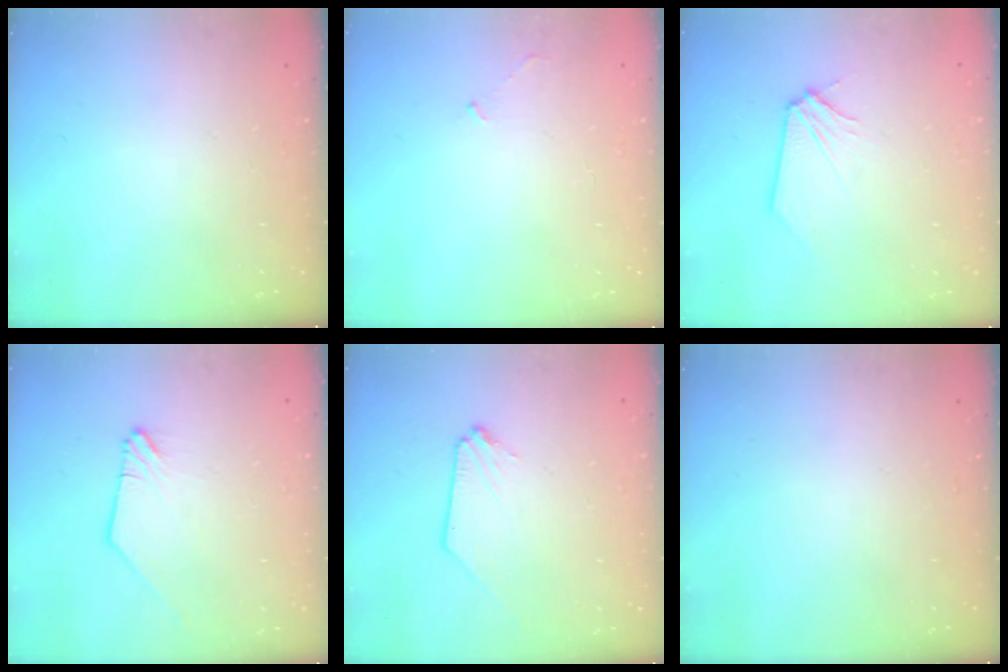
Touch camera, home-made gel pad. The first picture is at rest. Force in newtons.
{"total": 2.5, "press": 2.4, "slide": 0.6}
{"total": 0.0}
{"total": 0.0}
{"total": 0.0}
{"total": 0.0}